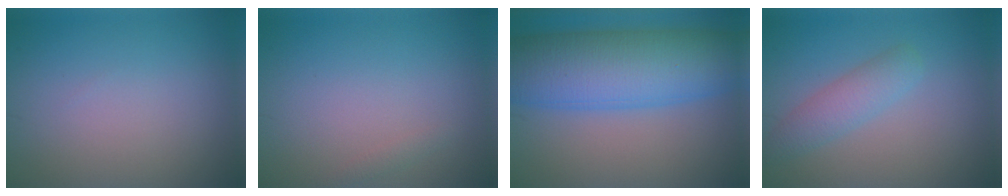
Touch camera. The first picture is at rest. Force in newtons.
{"total": 0.6, "press": 0.6, "slide": 0.0}
{"total": 12.4, "press": 12.4, "slide": 0.2}
{"total": 2.9, "press": 2.9, "slide": 0.1}